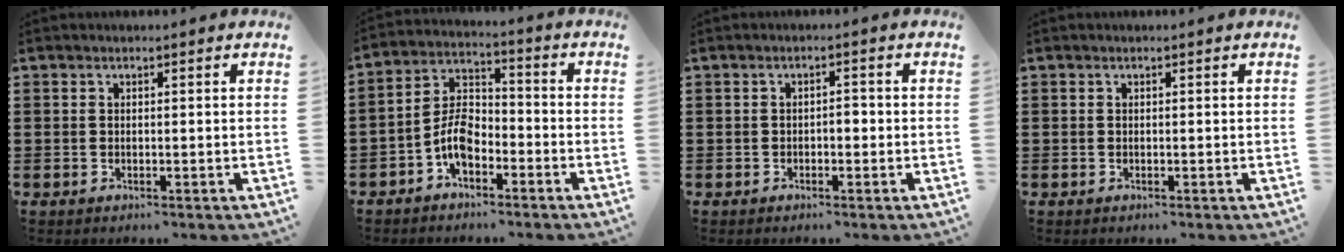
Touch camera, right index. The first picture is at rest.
{"total": 6.7, "force": [-3.0, 3.6, 4.8], "torque": [-0.110, 0.009, -0.063]}
{"total": 1.4, "force": [-0.6, 0.7, 1.1], "torque": [-0.023, 0.002, -0.013]}
{"total": 0.0}